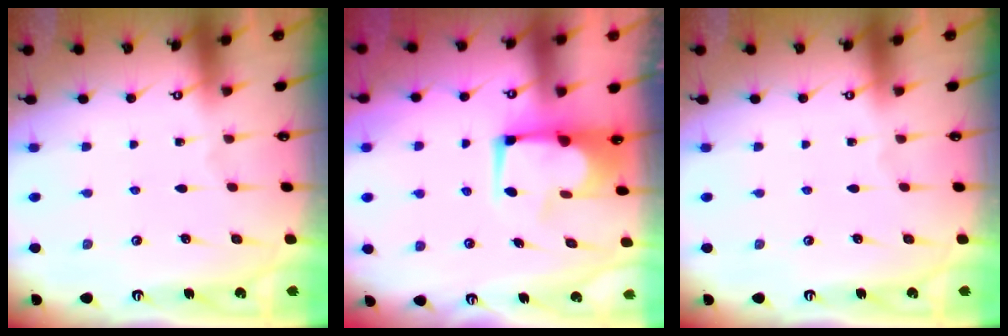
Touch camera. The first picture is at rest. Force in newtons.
{"total": 7.6, "press": 7.6, "slide": 0.6}
{"total": 0.0}